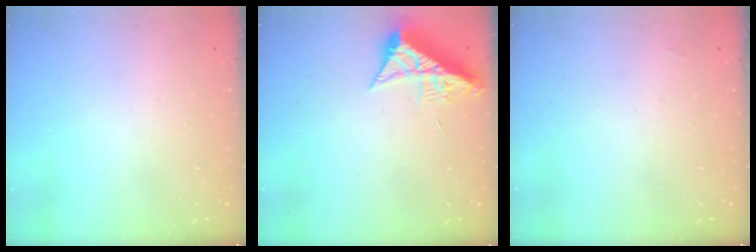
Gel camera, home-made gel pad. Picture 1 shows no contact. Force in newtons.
{"total": 7.3, "press": 7.3, "slide": 0.2}
{"total": 1.3, "press": 1.3, "slide": 0.2}